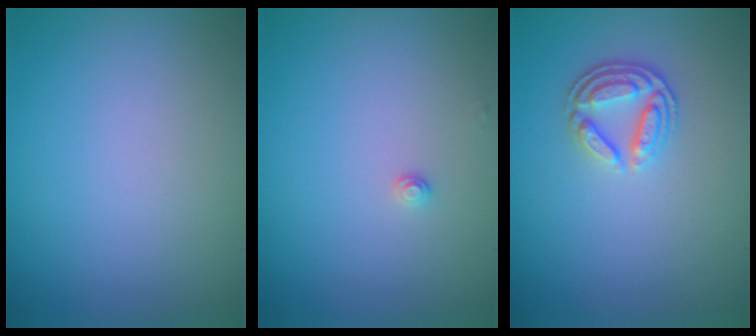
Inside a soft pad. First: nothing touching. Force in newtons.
{"total": 0.8, "press": 0.8, "slide": 0.0}
{"total": 2.9, "press": 2.5, "slide": 1.6}